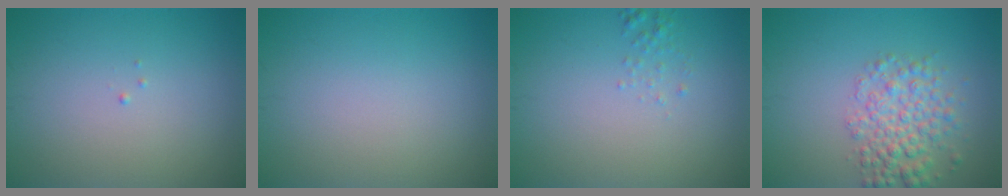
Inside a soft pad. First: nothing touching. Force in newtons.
{"total": 0.0}
{"total": 0.8, "press": 0.8, "slide": 0.1}
{"total": 4.2, "press": 4.2, "slide": 0.1}